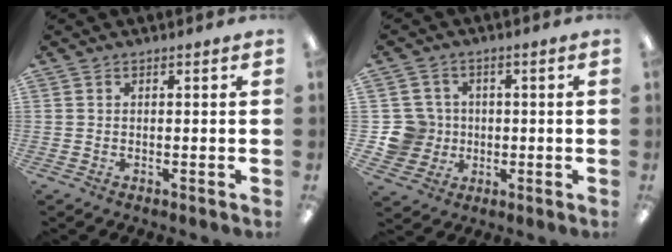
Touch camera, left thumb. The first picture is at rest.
{"total": 8.5, "force": [-0.1, 8.4, 1.7], "torque": [-0.058, 0.011, 0.006]}